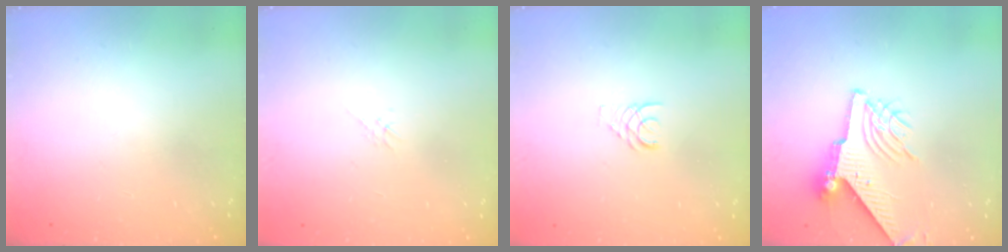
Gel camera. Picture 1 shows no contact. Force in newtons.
{"total": 1.7, "press": 1.6, "slide": 0.4}
{"total": 1.7, "press": 1.7, "slide": 0.2}
{"total": 8.7, "press": 8.7, "slide": 1.2}